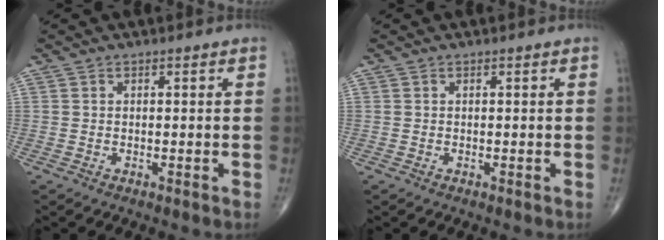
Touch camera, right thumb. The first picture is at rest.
{"total": 0.0}